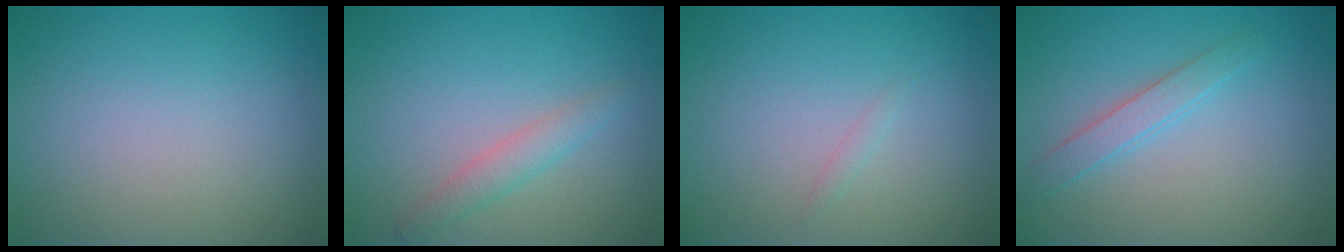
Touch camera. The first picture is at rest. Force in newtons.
{"total": 2.7, "press": 2.7, "slide": 0.2}
{"total": 0.5, "press": 0.5, "slide": 0.0}
{"total": 2.0, "press": 2.0, "slide": 0.1}